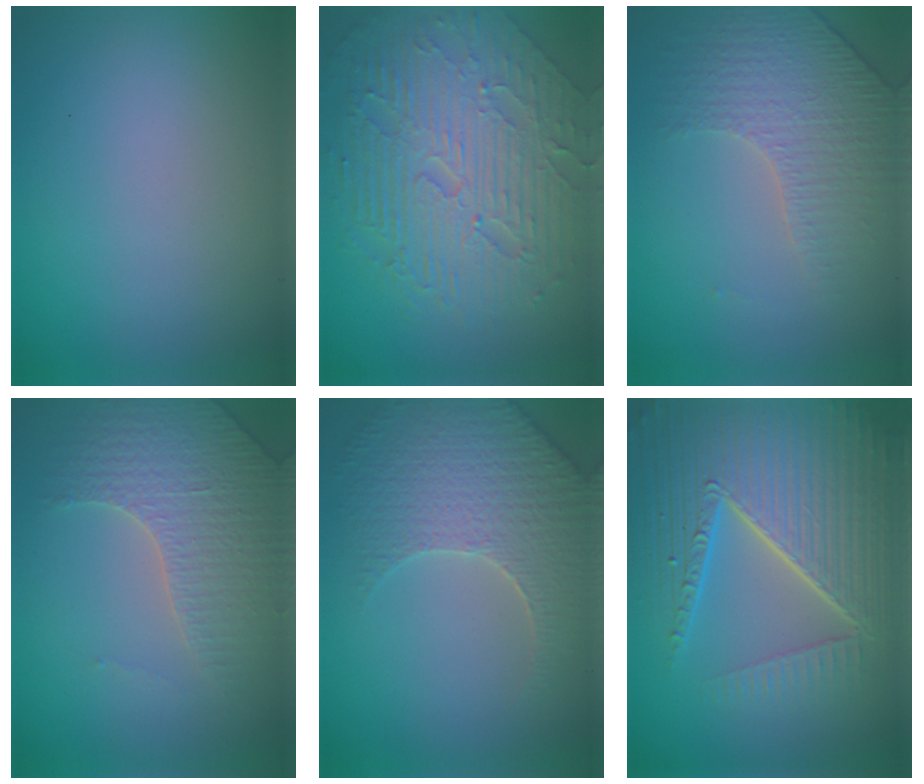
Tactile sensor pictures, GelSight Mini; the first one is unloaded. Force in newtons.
{"total": 9.5, "press": 6.3, "slide": 7.1}
{"total": 4.1, "press": 3.1, "slide": 2.7}
{"total": 3.6, "press": 3.5, "slide": 1.0}
{"total": 5.1, "press": 4.7, "slide": 2.0}
{"total": 10.4, "press": 6.7, "slide": 7.9}